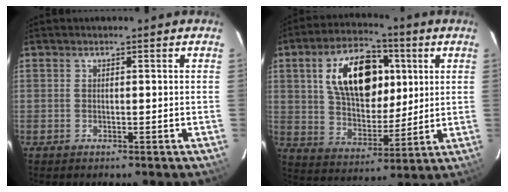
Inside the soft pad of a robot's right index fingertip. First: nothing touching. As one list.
[{"total": 17.8, "force": [5.2, 10.3, 13.5], "torque": [-0.242, 0.025, 0.096]}]